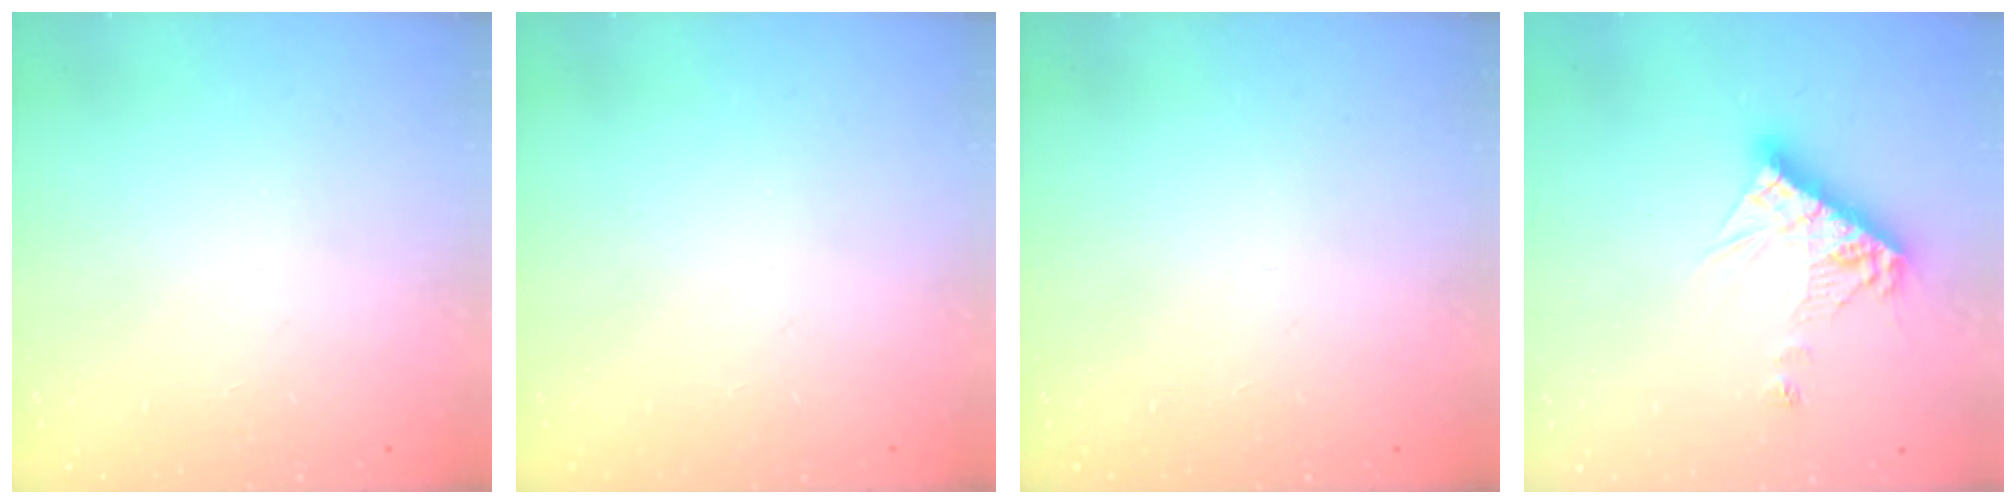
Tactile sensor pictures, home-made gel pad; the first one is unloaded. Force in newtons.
{"total": 0.0}
{"total": 0.0}
{"total": 11.7, "press": 11.6, "slide": 1.1}